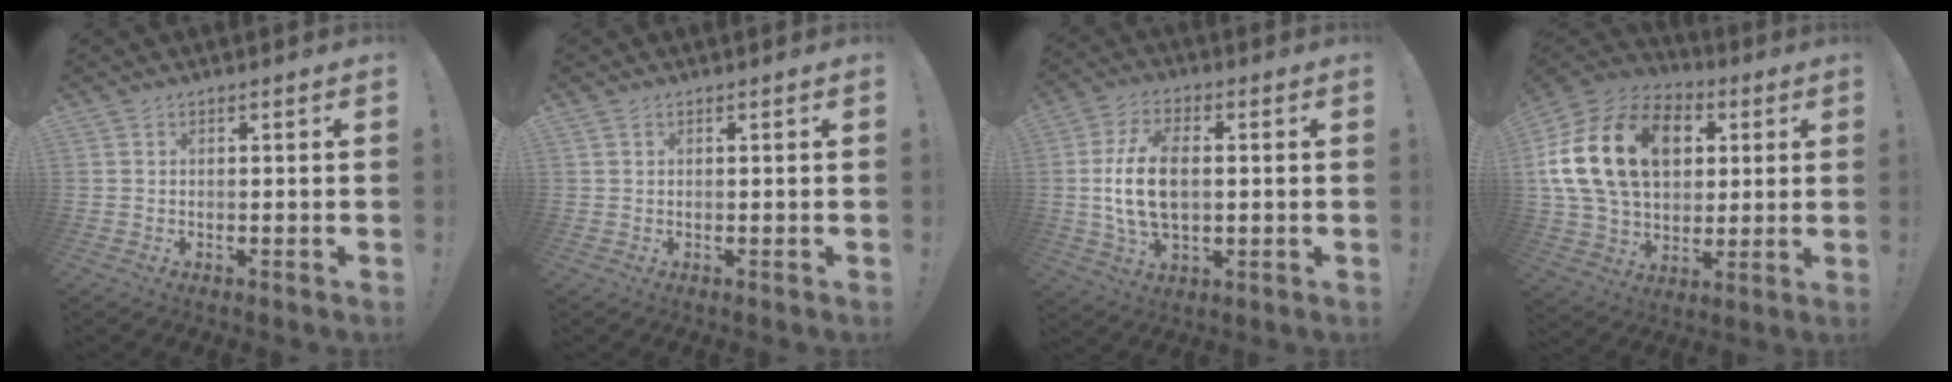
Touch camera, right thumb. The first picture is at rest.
{"total": 0.6, "force": [0.5, 0.3, 0.2], "torque": [-0.005, 0.000, 0.010]}
{"total": 14.0, "force": [0.6, 8.4, 11.2], "torque": [-0.209, -0.001, 0.011]}
{"total": 24.0, "force": [6.6, 16.5, 16.1], "torque": [-0.288, -0.007, 0.126]}